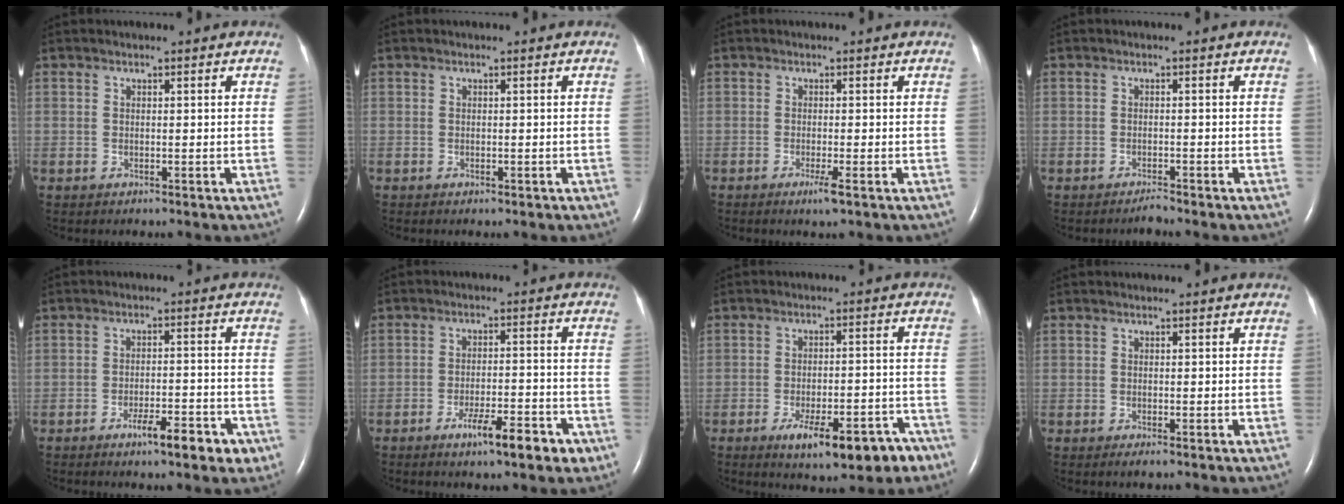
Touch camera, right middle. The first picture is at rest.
{"total": 0.5, "force": [-0.3, 0.2, 0.3], "torque": [-0.009, -0.001, -0.001]}
{"total": 1.8, "force": [-1.0, -0.2, 1.5], "torque": [-0.030, -0.006, -0.017]}
{"total": 1.2, "force": [-1.1, -0.2, 0.2], "torque": [-0.004, -0.003, -0.017]}
{"total": 6.5, "force": [-4.0, 1.5, 5.0], "torque": [-0.071, 0.002, -0.054]}
{"total": 7.3, "force": [-4.5, 1.3, 5.6], "torque": [-0.090, -0.002, -0.065]}
{"total": 11.3, "force": [-7.4, 3.5, 7.7], "torque": [-0.106, 0.008, -0.100]}
{"total": 1.0, "force": [-0.6, 0.1, 0.7], "torque": [-0.014, -0.003, -0.010]}